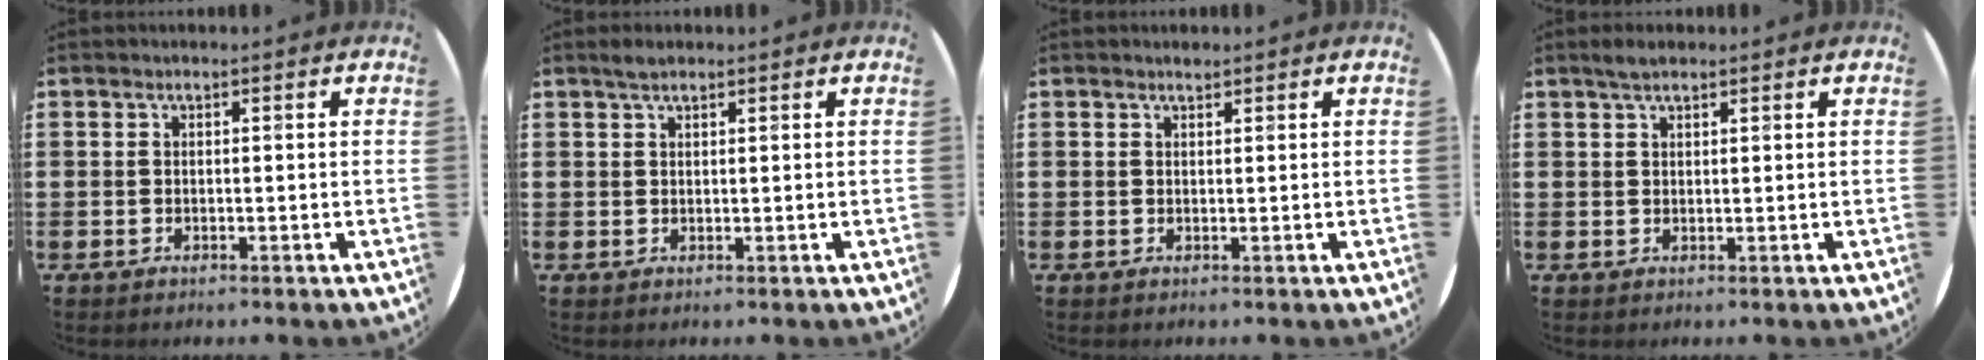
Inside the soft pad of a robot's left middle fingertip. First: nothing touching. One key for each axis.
{"total": 1.6, "fx": 1.3, "fy": 0.5, "fz": 0.8, "tx": -0.008, "ty": 0.001, "tz": 0.021}
{"total": 0.7, "fx": 0.7, "fy": 0.0, "fz": 0.0, "tx": -0.001, "ty": 0.002, "tz": 0.014}
{"total": 2.0, "fx": 1.5, "fy": 0.6, "fz": 1.1, "tx": -0.015, "ty": 0.003, "tz": 0.025}